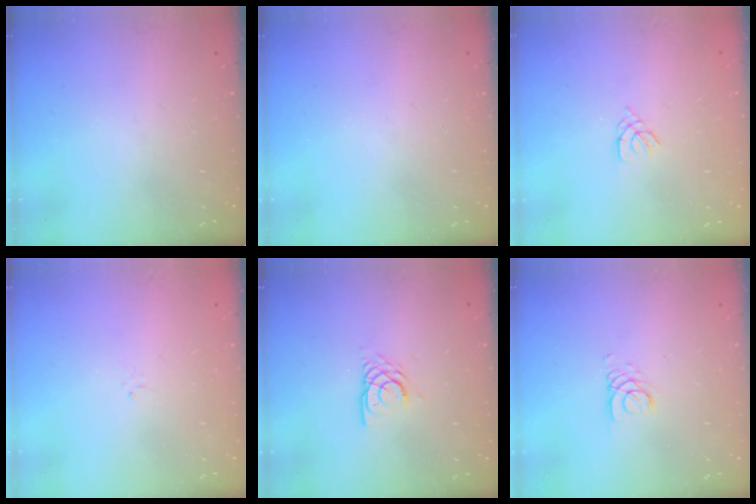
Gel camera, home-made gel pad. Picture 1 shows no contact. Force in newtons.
{"total": 0.0}
{"total": 1.1, "press": 1.0, "slide": 0.3}
{"total": 0.0}
{"total": 5.0, "press": 5.0, "slide": 0.5}
{"total": 2.7, "press": 2.7, "slide": 0.3}